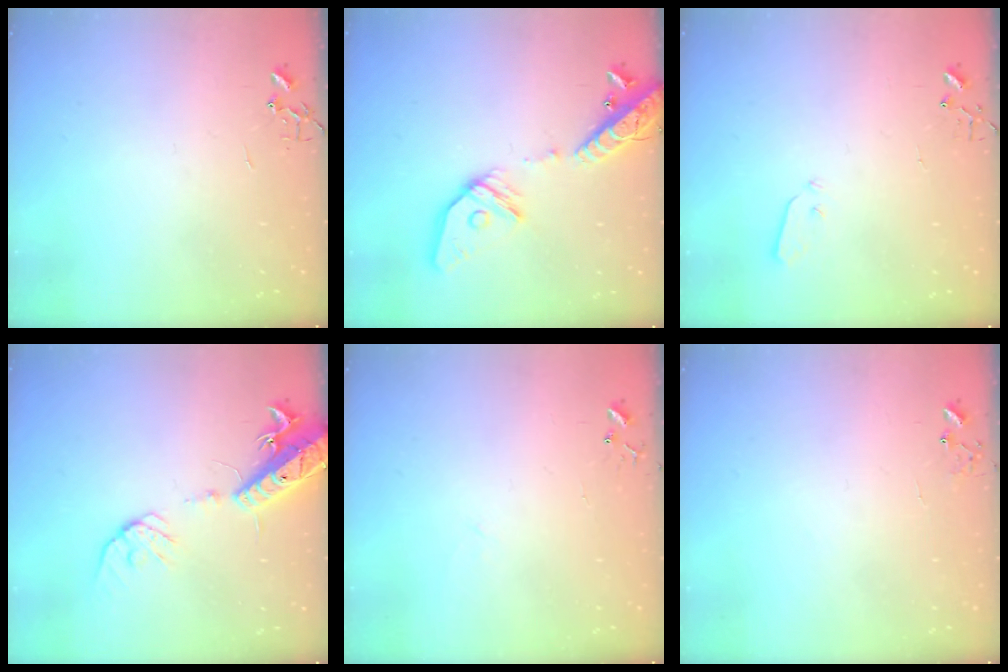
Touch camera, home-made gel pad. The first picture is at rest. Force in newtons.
{"total": 18.3, "press": 17.9, "slide": 3.6}
{"total": 3.7, "press": 3.7, "slide": 0.1}
{"total": 16.0, "press": 15.7, "slide": 3.3}
{"total": 4.6, "press": 4.5, "slide": 0.6}
{"total": 6.5, "press": 6.5, "slide": 0.5}